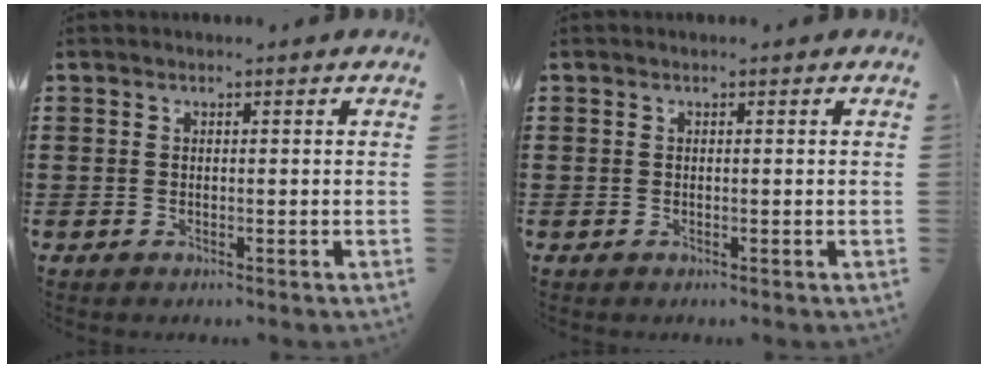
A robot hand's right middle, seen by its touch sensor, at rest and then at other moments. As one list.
[{"total": 0.0}]